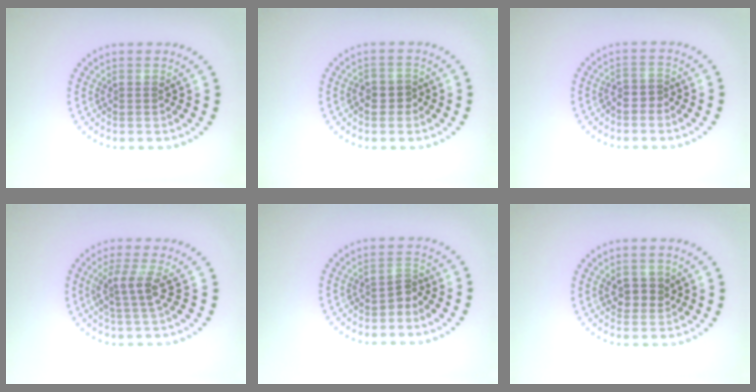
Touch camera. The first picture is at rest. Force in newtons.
{"total": 1.6, "press": 1.4, "slide": 0.8}
{"total": 1.2, "press": 0.9, "slide": 0.7}
{"total": 2.7, "press": 2.0, "slide": 1.9}
{"total": 1.5, "press": 1.2, "slide": 0.9}
{"total": 2.2, "press": 2.1, "slide": 0.7}